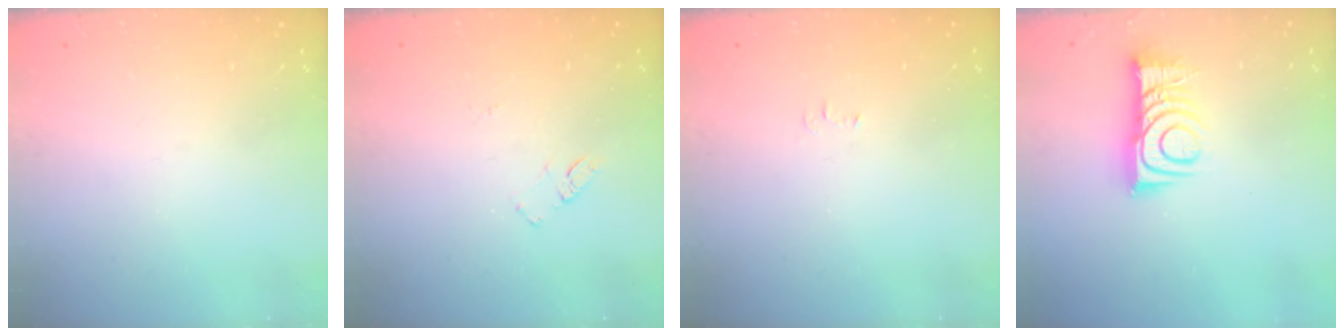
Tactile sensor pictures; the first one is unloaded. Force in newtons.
{"total": 6.2, "press": 6.2, "slide": 0.5}
{"total": 3.0, "press": 3.0, "slide": 0.5}
{"total": 10.3, "press": 10.3, "slide": 0.4}